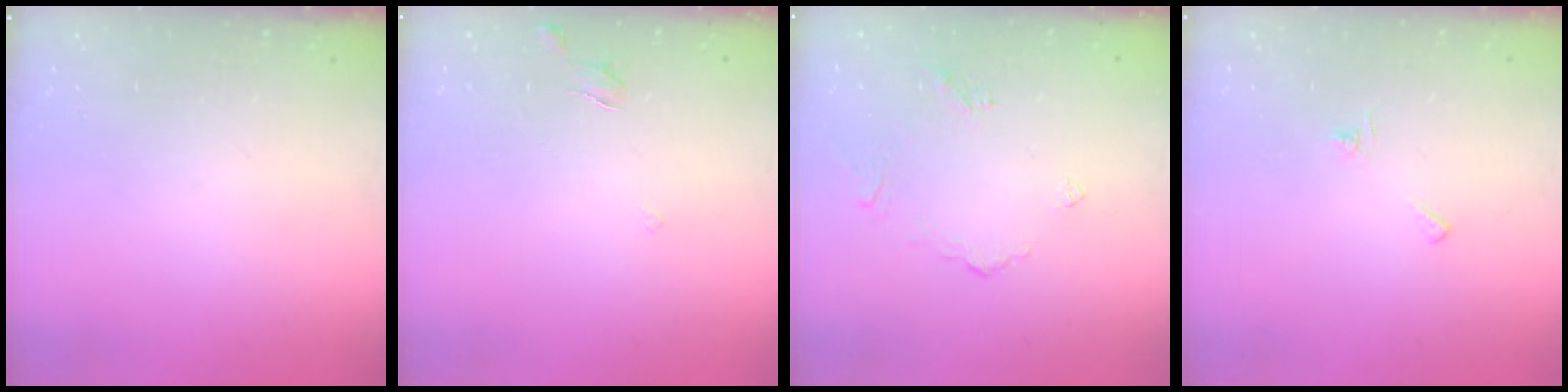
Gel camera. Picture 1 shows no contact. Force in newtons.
{"total": 4.1, "press": 4.1, "slide": 0.3}
{"total": 2.6, "press": 2.6, "slide": 0.5}
{"total": 4.3, "press": 4.3, "slide": 0.4}